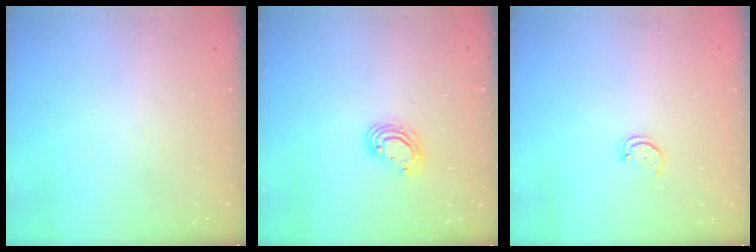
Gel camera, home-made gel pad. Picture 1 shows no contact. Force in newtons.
{"total": 7.3, "press": 7.2, "slide": 1.1}
{"total": 2.5, "press": 2.4, "slide": 0.5}